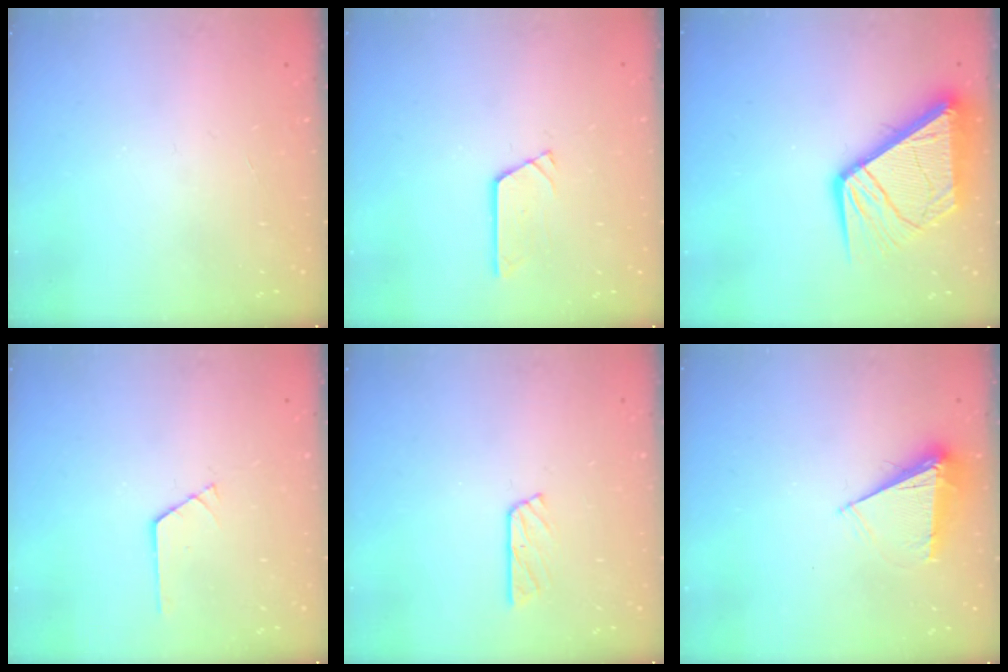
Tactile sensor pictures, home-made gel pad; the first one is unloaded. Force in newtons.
{"total": 2.8, "press": 2.8, "slide": 0.2}
{"total": 15.1, "press": 15.0, "slide": 1.7}
{"total": 0.9, "press": 0.9, "slide": 0.1}
{"total": 3.6, "press": 3.6, "slide": 0.4}
{"total": 7.2, "press": 7.2, "slide": 0.8}